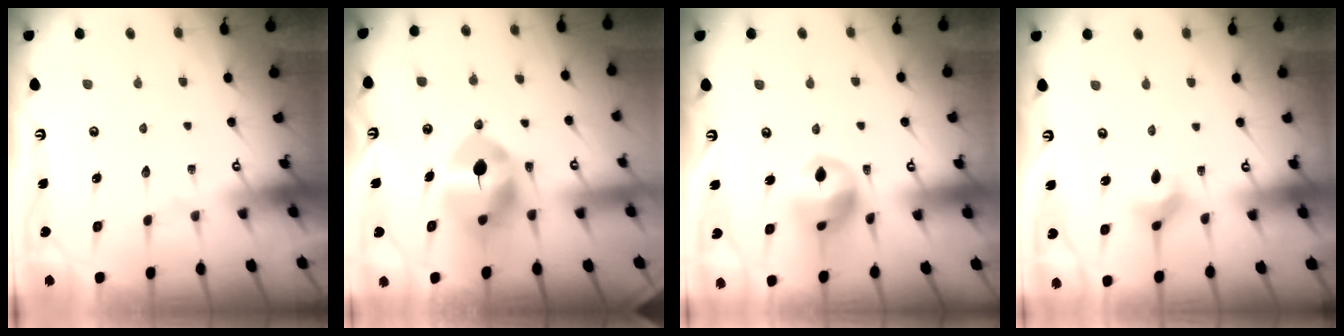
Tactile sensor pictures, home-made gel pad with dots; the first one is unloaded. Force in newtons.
{"total": 11.1, "press": 10.9, "slide": 1.8}
{"total": 12.5, "press": 12.3, "slide": 1.9}
{"total": 4.2, "press": 4.2, "slide": 0.6}